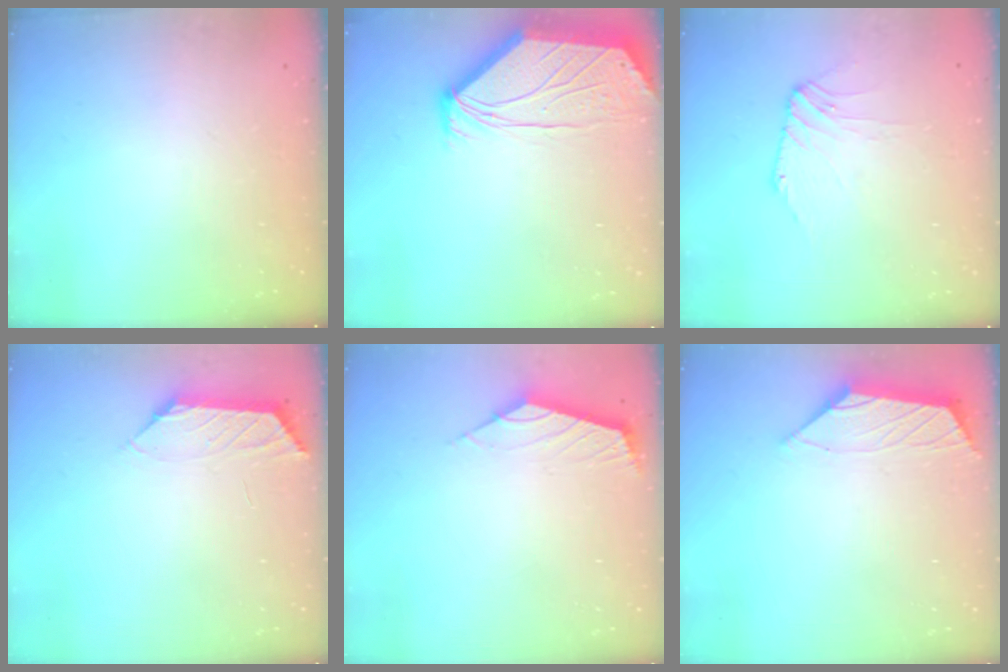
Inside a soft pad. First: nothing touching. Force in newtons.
{"total": 2.5, "press": 2.5, "slide": 0.3}
{"total": 2.4, "press": 2.3, "slide": 0.5}
{"total": 1.7, "press": 1.6, "slide": 0.5}
{"total": 2.5, "press": 2.5, "slide": 0.6}
{"total": 1.6, "press": 1.5, "slide": 0.6}